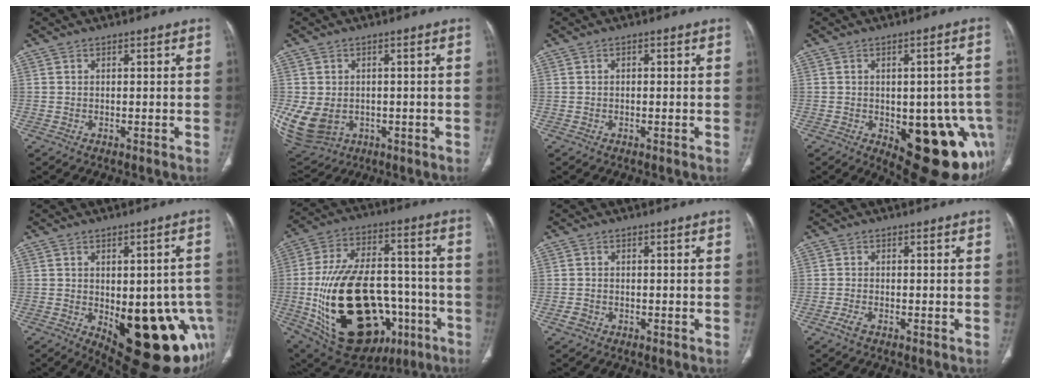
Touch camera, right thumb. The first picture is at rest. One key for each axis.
{"total": 13.0, "fx": -2.1, "fy": 10.3, "fz": 7.6, "tx": -0.177, "ty": -0.005, "tz": -0.010}
{"total": 0.8, "fx": 0.1, "fy": 0.5, "fz": 0.6, "tx": -0.010, "ty": 0.004, "tz": 0.000}
{"total": 20.0, "fx": -7.0, "fy": 9.4, "fz": 16.1, "tx": -0.126, "ty": 0.011, "tz": -0.067}
{"total": 22.7, "fx": -7.1, "fy": 10.1, "fz": 19.1, "tx": -0.166, "ty": 0.001, "tz": -0.065}
{"total": 34.6, "fx": -9.8, "fy": 19.8, "fz": 26.6, "tx": -0.494, "ty": 0.019, "tz": -0.127}
{"total": 1.6, "fx": -0.8, "fy": 1.3, "fz": 0.6, "tx": -0.013, "ty": 0.007, "tz": -0.014}
{"total": 1.8, "fx": -1.1, "fy": 0.7, "fz": 1.2, "tx": -0.034, "ty": 0.003, "tz": -0.025}